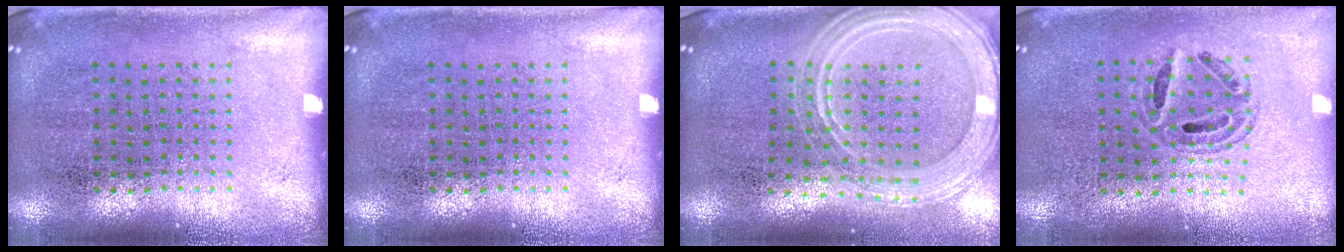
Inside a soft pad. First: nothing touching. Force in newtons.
{"total": 0.0}
{"total": 2.2, "press": 2.0, "slide": 0.8}
{"total": 0.8, "press": 0.8, "slide": 0.2}